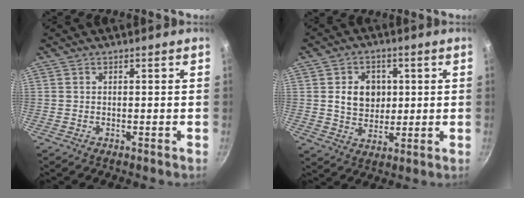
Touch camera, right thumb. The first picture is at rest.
{"total": 8.4, "force": [1.4, 6.8, 4.7], "torque": [-0.046, -0.006, 0.023]}